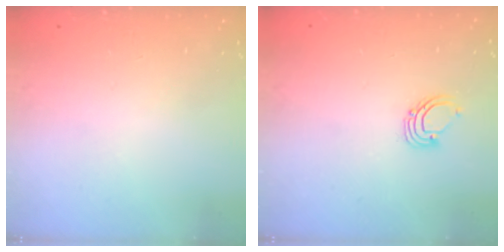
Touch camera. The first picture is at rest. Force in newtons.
{"total": 2.6, "press": 2.6, "slide": 0.2}